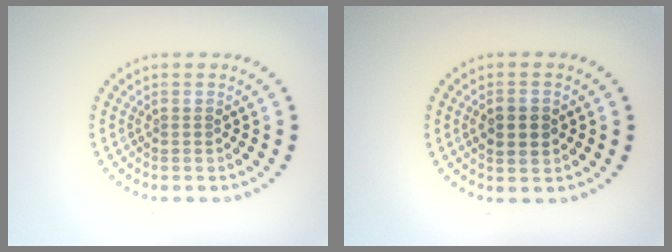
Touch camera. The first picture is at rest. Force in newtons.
{"total": 2.5, "press": 2.5, "slide": 0.2}